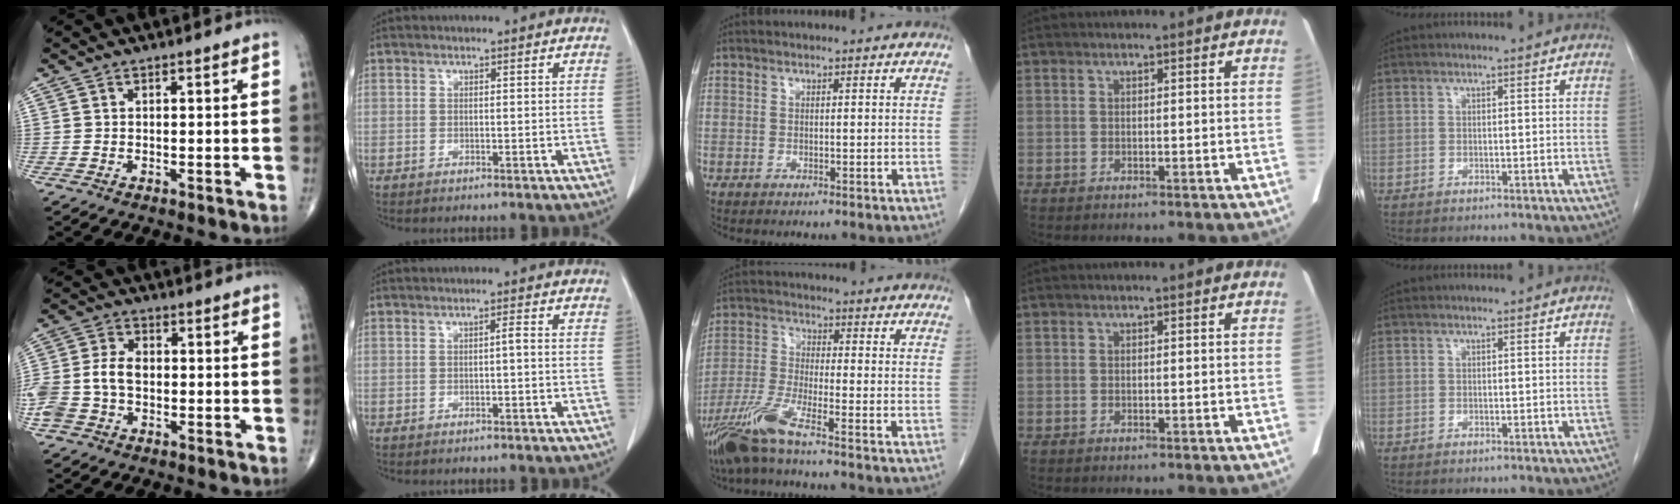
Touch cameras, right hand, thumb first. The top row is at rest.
{"thumb": {"total": 9.0, "force": [-1.2, 6.2, 6.4], "torque": [-0.141, 0.026, -0.026]}, "index": {"total": 0.9, "force": [-0.2, 0.0, 0.8], "torque": [-0.013, 0.001, -0.003]}, "middle": {"total": 8.2, "force": [-5.9, -0.5, 5.6], "torque": [-0.124, -0.030, -0.121]}}